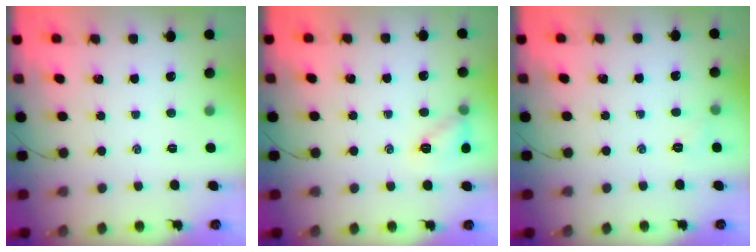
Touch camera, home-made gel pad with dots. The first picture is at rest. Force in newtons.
{"total": 9.2, "press": 9.0, "slide": 1.5}
{"total": 4.5, "press": 4.3, "slide": 1.2}